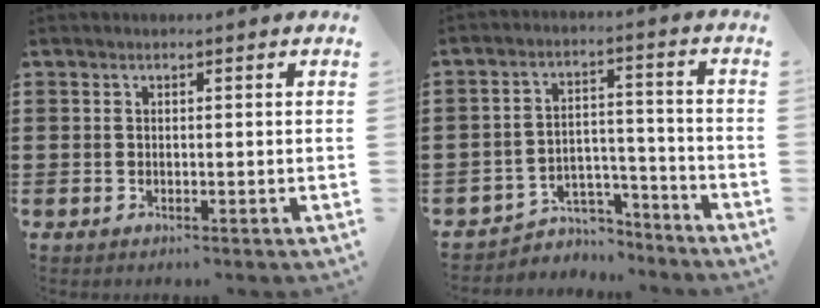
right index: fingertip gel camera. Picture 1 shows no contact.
{"total": 4.6, "force": [-4.0, 2.0, 0.9], "torque": [-0.023, 0.011, -0.081]}